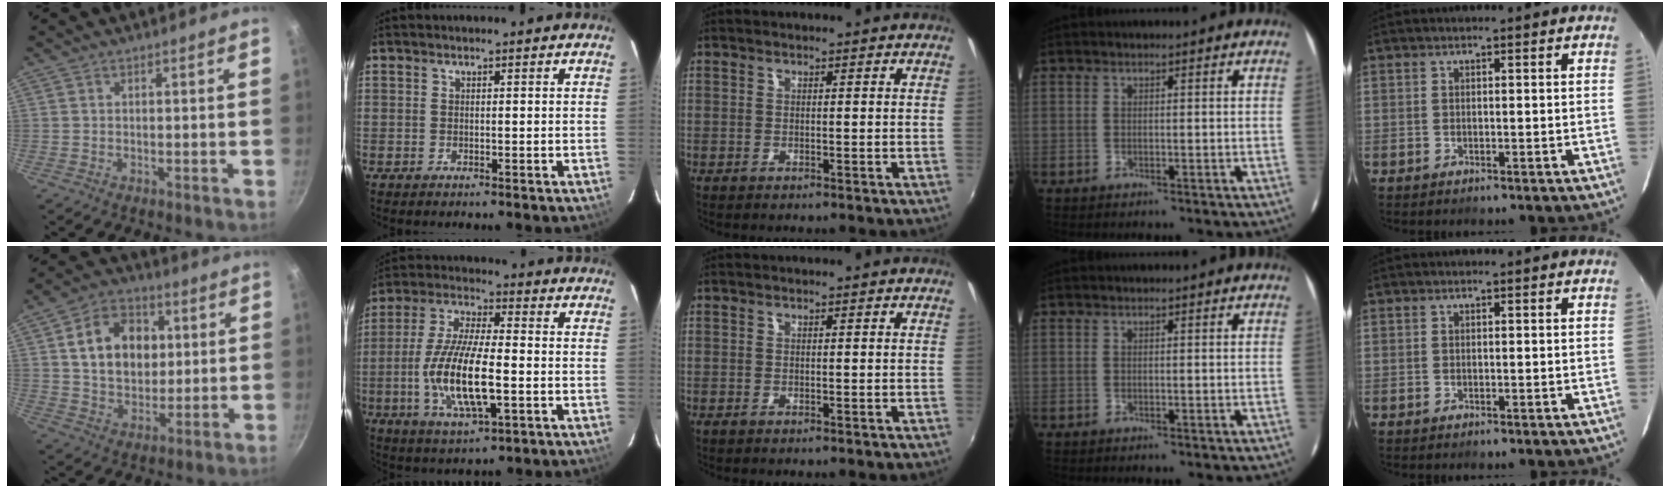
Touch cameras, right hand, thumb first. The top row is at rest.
{"thumb": {"total": 14.7, "force": [2.8, 11.0, 9.3], "torque": [-0.118, 0.006, 0.044]}, "index": {"total": 15.0, "force": [-3.3, 4.1, 14.0], "torque": [-0.287, -0.010, -0.062]}}